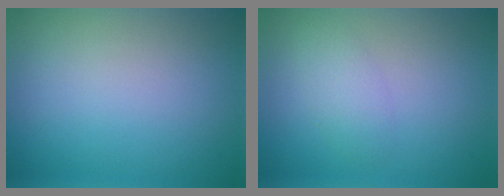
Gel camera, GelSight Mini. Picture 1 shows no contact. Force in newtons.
{"total": 2.0, "press": 2.0, "slide": 0.1}